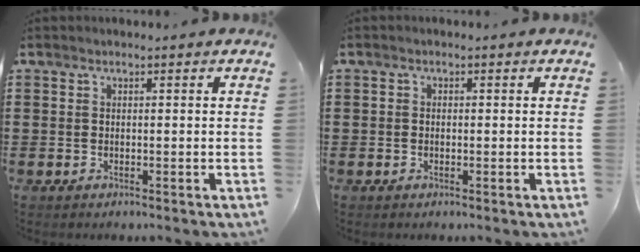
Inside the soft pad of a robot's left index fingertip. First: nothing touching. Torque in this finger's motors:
{"motor_torque": [0.42, 1.72, -0.01, -0.01]}